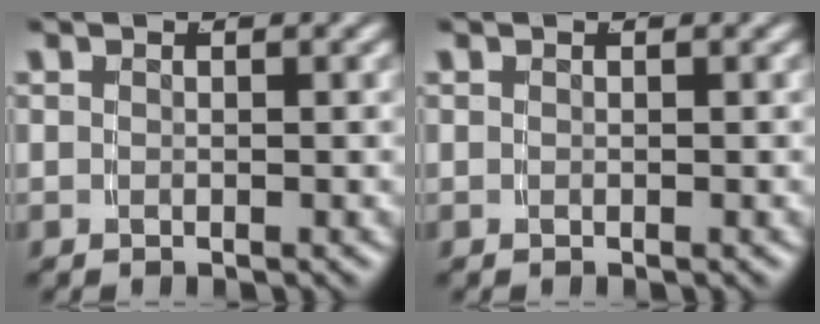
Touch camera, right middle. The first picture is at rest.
{"total": 0.0}